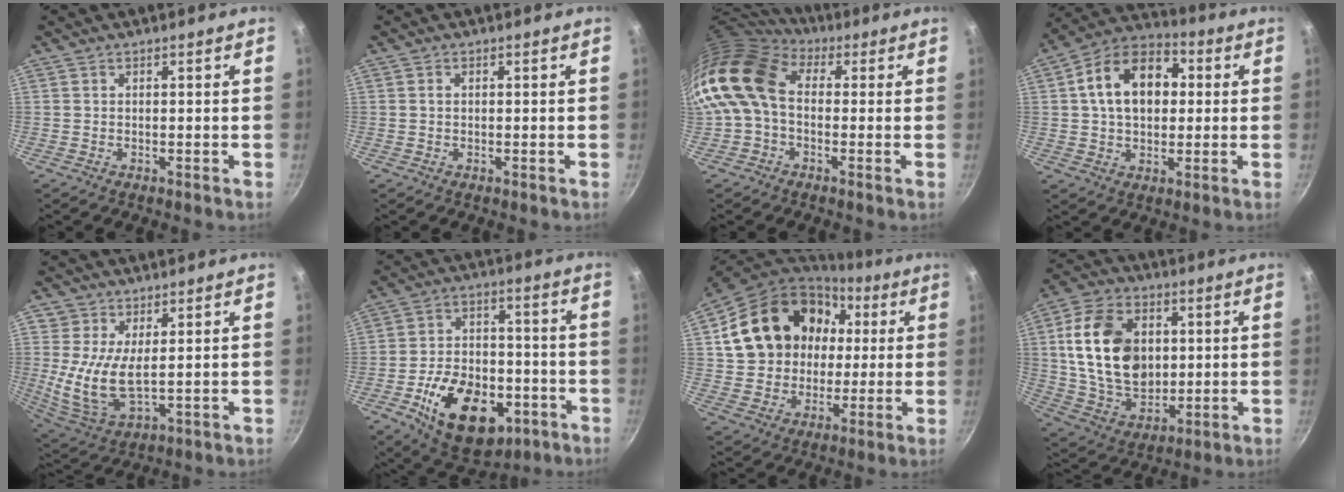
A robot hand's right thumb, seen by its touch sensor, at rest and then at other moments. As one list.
[{"total": 0.8, "force": [0.1, 0.6, 0.5], "torque": [-0.009, 0.003, 0.002]}, {"total": 12.5, "force": [0.2, 9.1, 8.6], "torque": [-0.149, 0.023, -0.016]}, {"total": 15.4, "force": [2.4, 10.7, 10.8], "torque": [-0.144, 0.026, 0.024]}, {"total": 9.8, "force": [1.8, 5.5, 8.0], "torque": [-0.163, -0.025, 0.042]}, {"total": 20.2, "force": [-7.7, 12.8, 13.6], "torque": [-0.189, 0.037, -0.105]}, {"total": 22.4, "force": [4.9, 18.2, 12.1], "torque": [-0.198, 0.037, 0.094]}, {"total": 19.3, "force": [3.0, 13.5, 13.4], "torque": [-0.223, -0.003, 0.059]}]